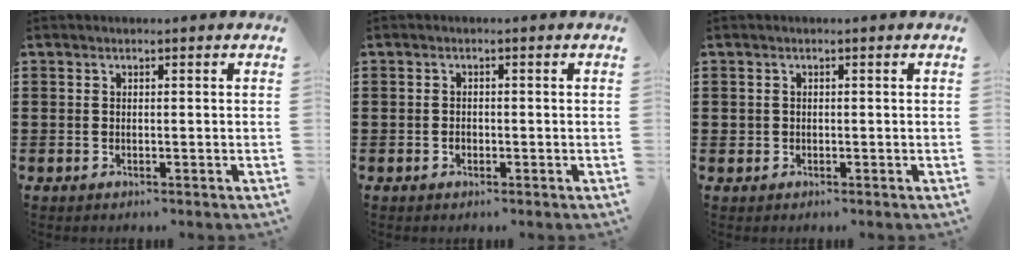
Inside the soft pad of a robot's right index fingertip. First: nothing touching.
{"total": 0.8, "force": [-0.4, 0.6, 0.4], "torque": [-0.010, 0.000, -0.008]}
{"total": 0.6, "force": [-0.1, 0.6, -0.1], "torque": [0.001, 0.005, -0.004]}